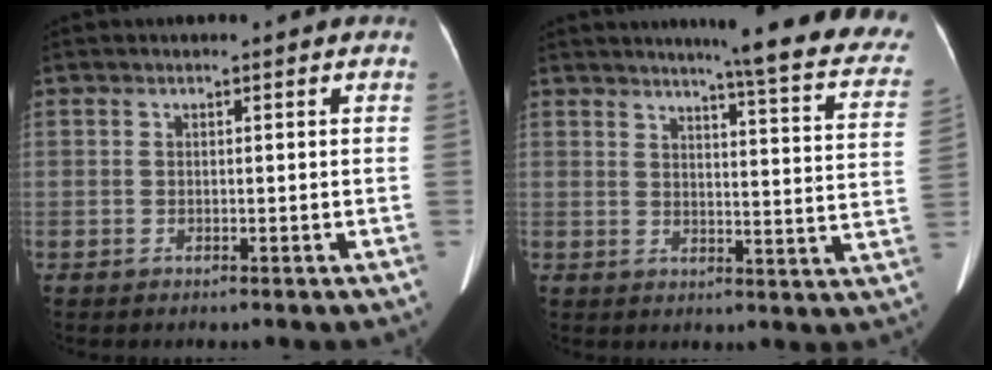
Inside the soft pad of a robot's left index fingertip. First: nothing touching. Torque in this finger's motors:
{"motor_torque": [0.00, -2.14, 0.14, 0.01]}